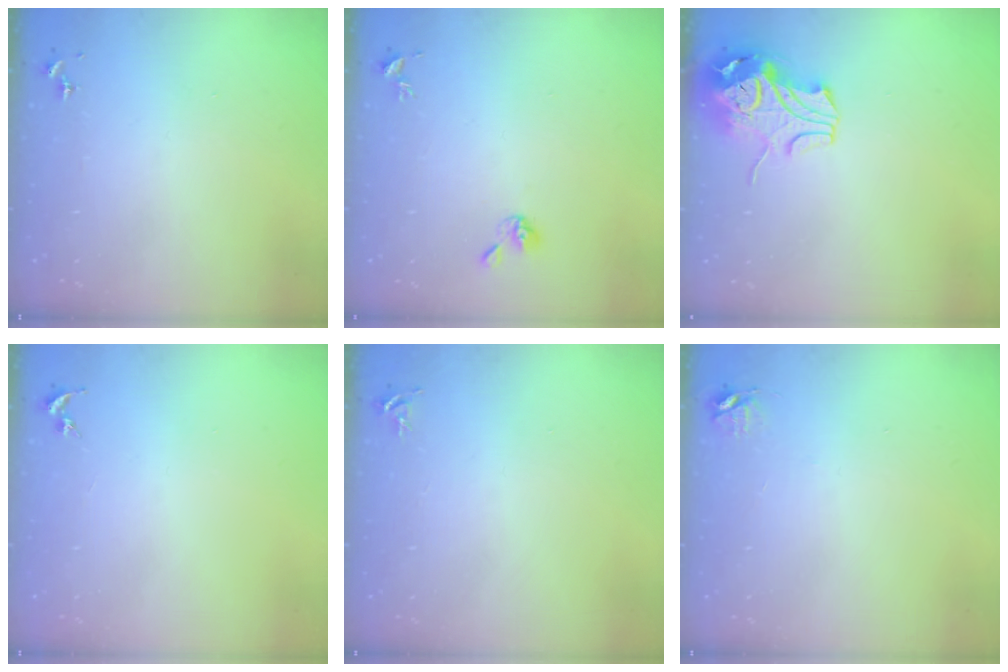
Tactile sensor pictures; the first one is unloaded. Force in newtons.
{"total": 5.2, "press": 5.1, "slide": 0.7}
{"total": 10.8, "press": 10.6, "slide": 1.6}
{"total": 0.0}
{"total": 4.4, "press": 4.4, "slide": 0.6}
{"total": 4.7, "press": 4.7, "slide": 0.6}